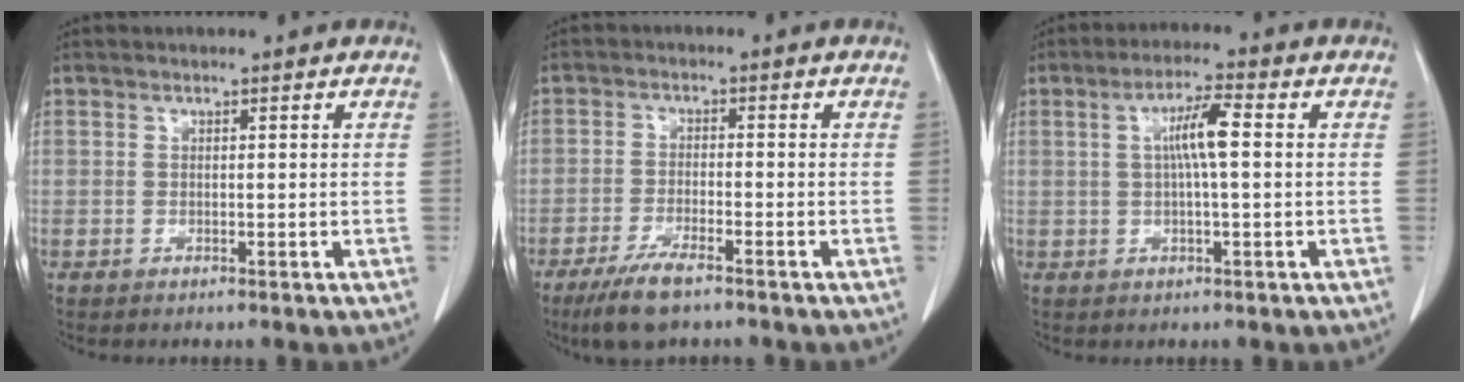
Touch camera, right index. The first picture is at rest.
{"total": 6.5, "force": [-4.6, 1.1, 4.4], "torque": [-0.090, -0.014, -0.081]}
{"total": 5.7, "force": [0.8, 0.4, 5.7], "torque": [-0.105, 0.010, 0.012]}